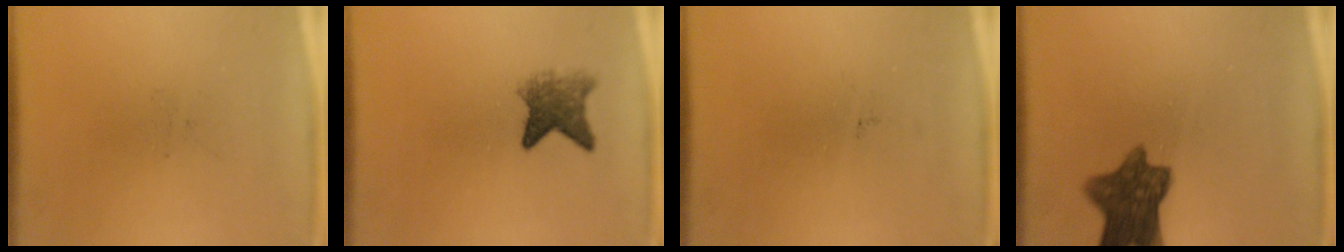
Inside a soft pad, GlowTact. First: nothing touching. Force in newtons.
{"total": 4.4}
{"total": 0.0}
{"total": 9.2}